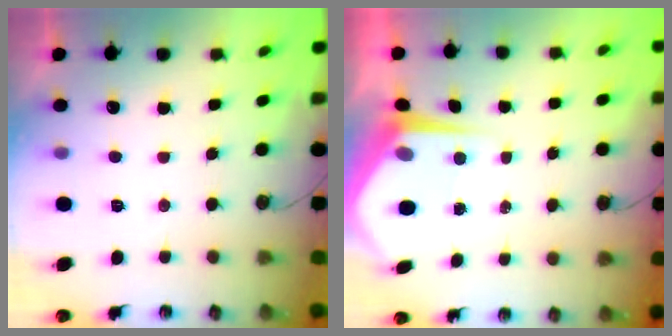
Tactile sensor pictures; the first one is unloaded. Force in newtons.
{"total": 5.7, "press": 5.7, "slide": 0.1}